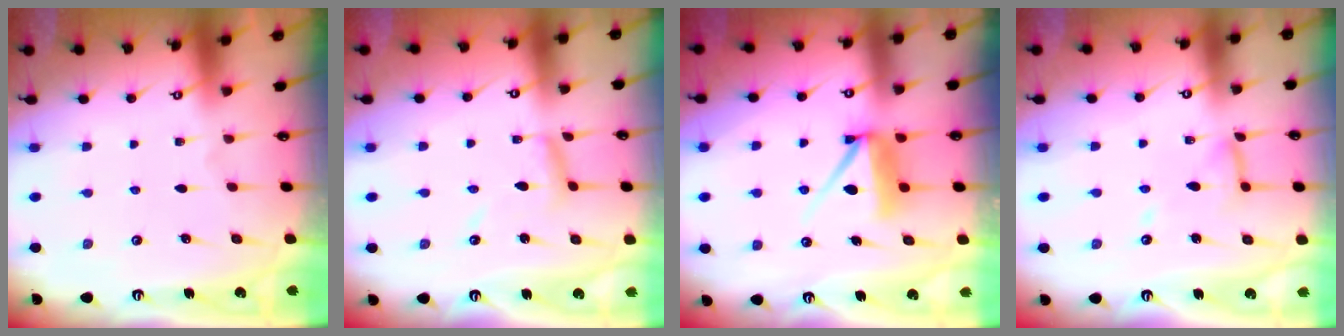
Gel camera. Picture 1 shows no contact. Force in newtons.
{"total": 7.7, "press": 7.7, "slide": 0.4}
{"total": 8.7, "press": 8.6, "slide": 0.5}
{"total": 9.5, "press": 9.5, "slide": 0.8}